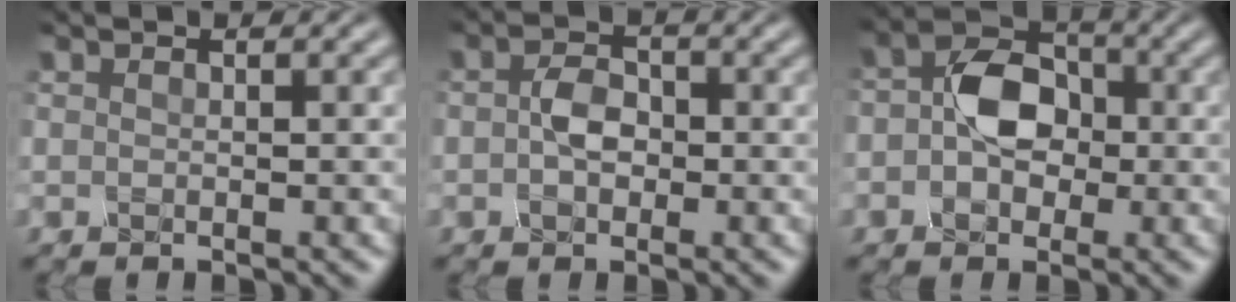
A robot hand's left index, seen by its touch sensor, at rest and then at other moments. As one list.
[{"total": 2.5, "force": [-0.3, 1.7, 1.8], "torque": [-0.037, 0.004, -0.011]}, {"total": 4.8, "force": [-0.4, 3.5, 3.3], "torque": [-0.054, 0.006, -0.016]}]